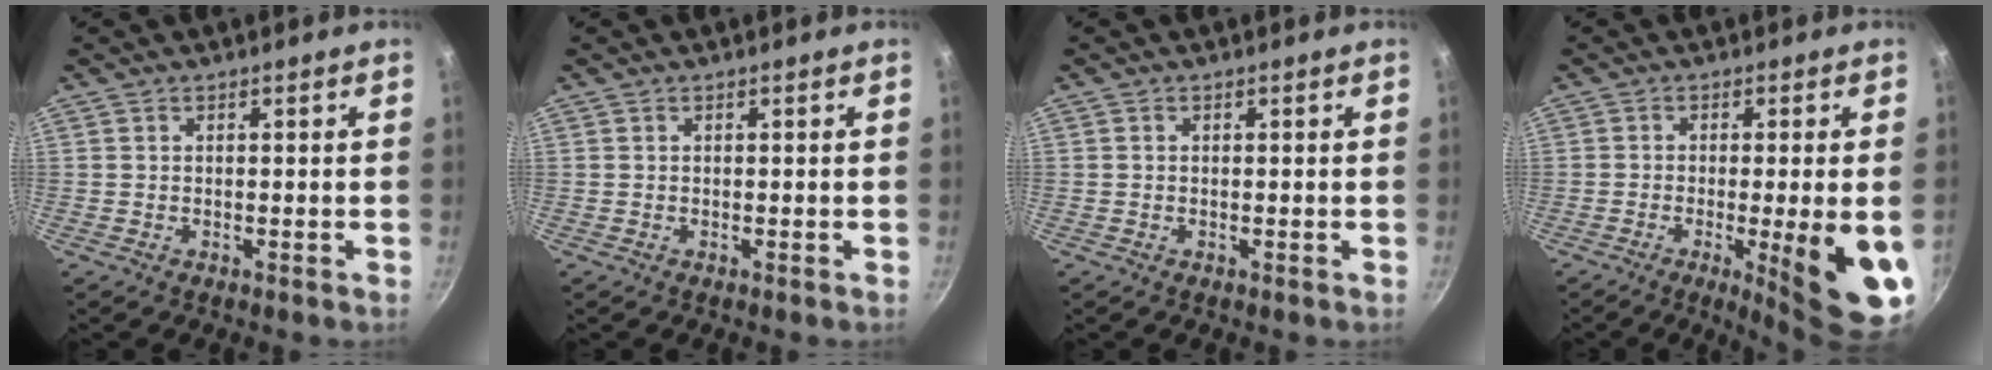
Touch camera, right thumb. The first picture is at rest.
{"total": 0.0}
{"total": 0.0}
{"total": 13.7, "force": [-3.6, 2.3, 13.0], "torque": [-0.165, -0.002, -0.043]}